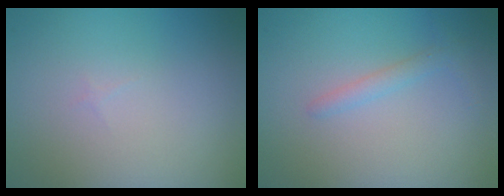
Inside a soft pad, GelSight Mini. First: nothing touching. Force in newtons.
{"total": 1.3, "press": 1.3, "slide": 0.1}